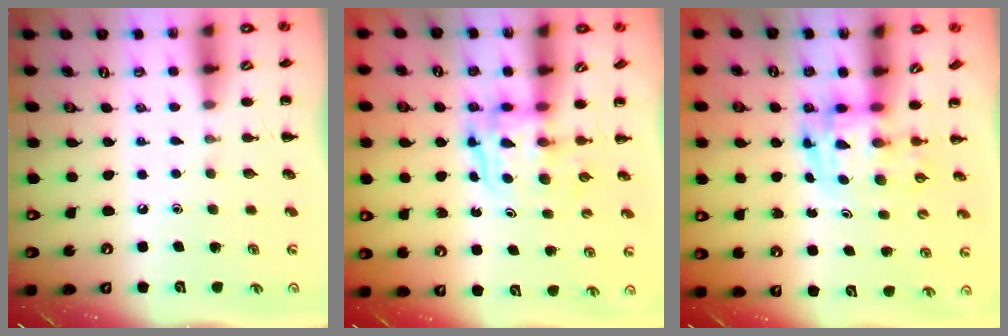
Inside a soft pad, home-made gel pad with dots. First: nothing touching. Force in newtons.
{"total": 3.4, "press": 3.4, "slide": 0.3}
{"total": 3.6, "press": 3.5, "slide": 0.6}